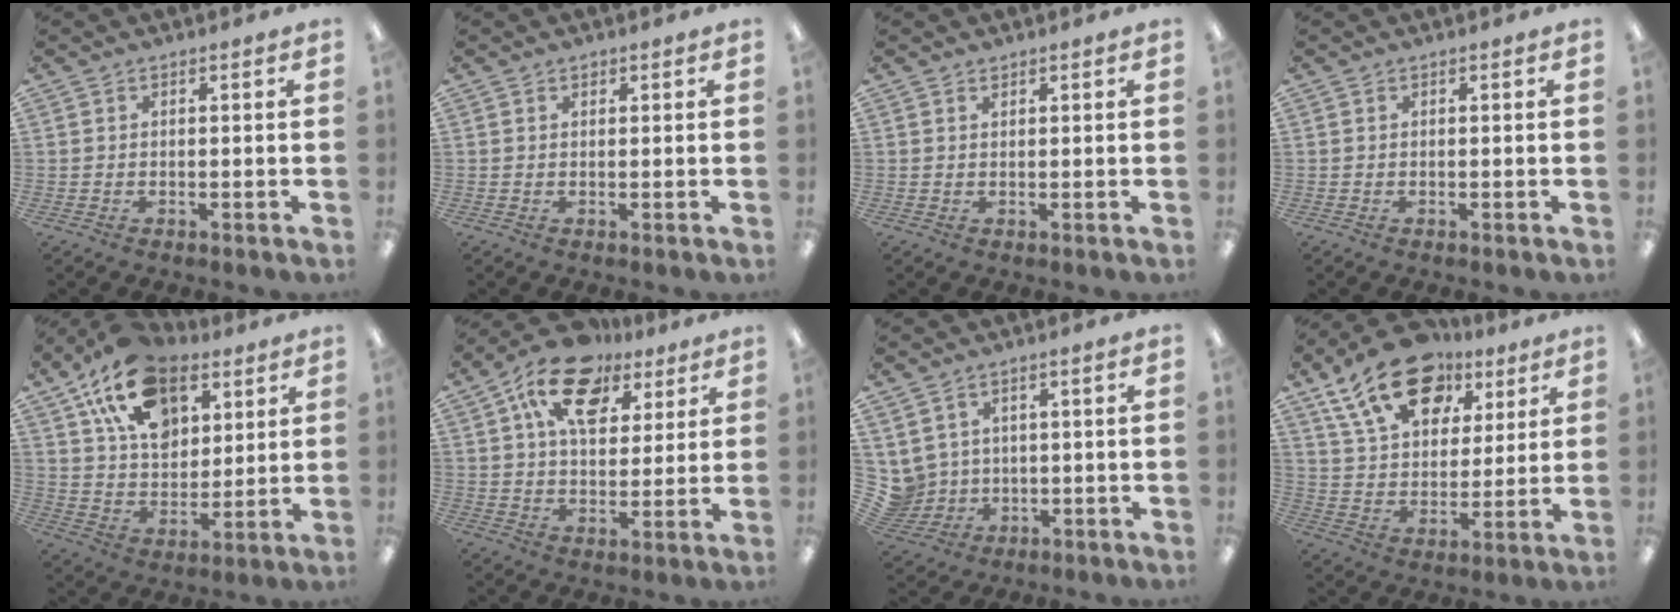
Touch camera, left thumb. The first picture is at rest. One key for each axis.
{"total": 0.7, "fx": 0.5, "fy": 0.5, "fz": 0.3, "tx": 0.001, "ty": -0.002, "tz": 0.007}
{"total": 0.7, "fx": 0.7, "fy": 0.3, "fz": 0.1, "tx": -0.003, "ty": 0.000, "tz": 0.013}
{"total": 0.0}
{"total": 19.5, "fx": 11.3, "fy": 11.9, "fz": 10.6, "tx": -0.189, "ty": -0.040, "tz": 0.206}
{"total": 14.9, "fx": 8.7, "fy": 8.9, "fz": 8.1, "tx": -0.137, "ty": -0.034, "tz": 0.159}
{"total": 5.8, "fx": 1.9, "fy": 5.4, "fz": 0.8, "tx": -0.057, "ty": -0.010, "tz": 0.040}
{"total": 19.0, "fx": 11.6, "fy": 11.3, "fz": 9.9, "tx": -0.172, "ty": -0.049, "tz": 0.212}